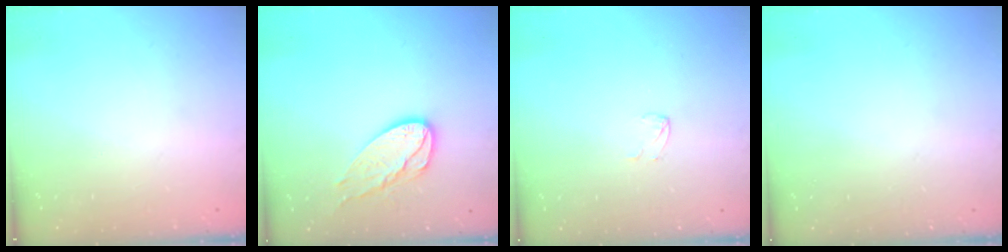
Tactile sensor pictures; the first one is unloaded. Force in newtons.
{"total": 10.9, "press": 10.9, "slide": 0.5}
{"total": 2.9, "press": 2.9, "slide": 0.2}
{"total": 0.0}